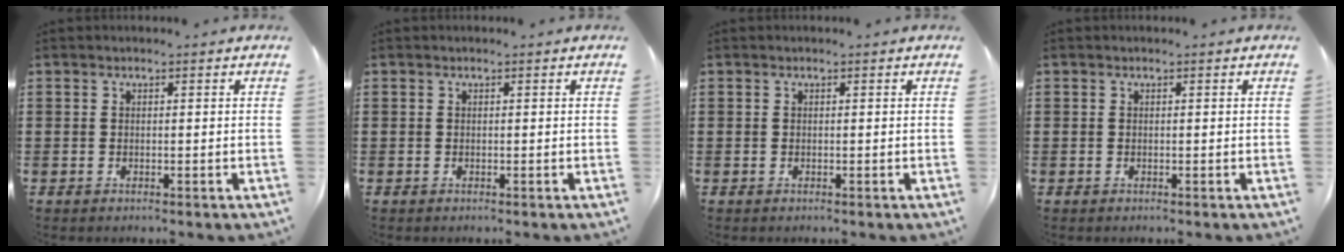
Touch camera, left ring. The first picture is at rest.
{"total": 0.0}
{"total": 0.0}
{"total": 0.0}